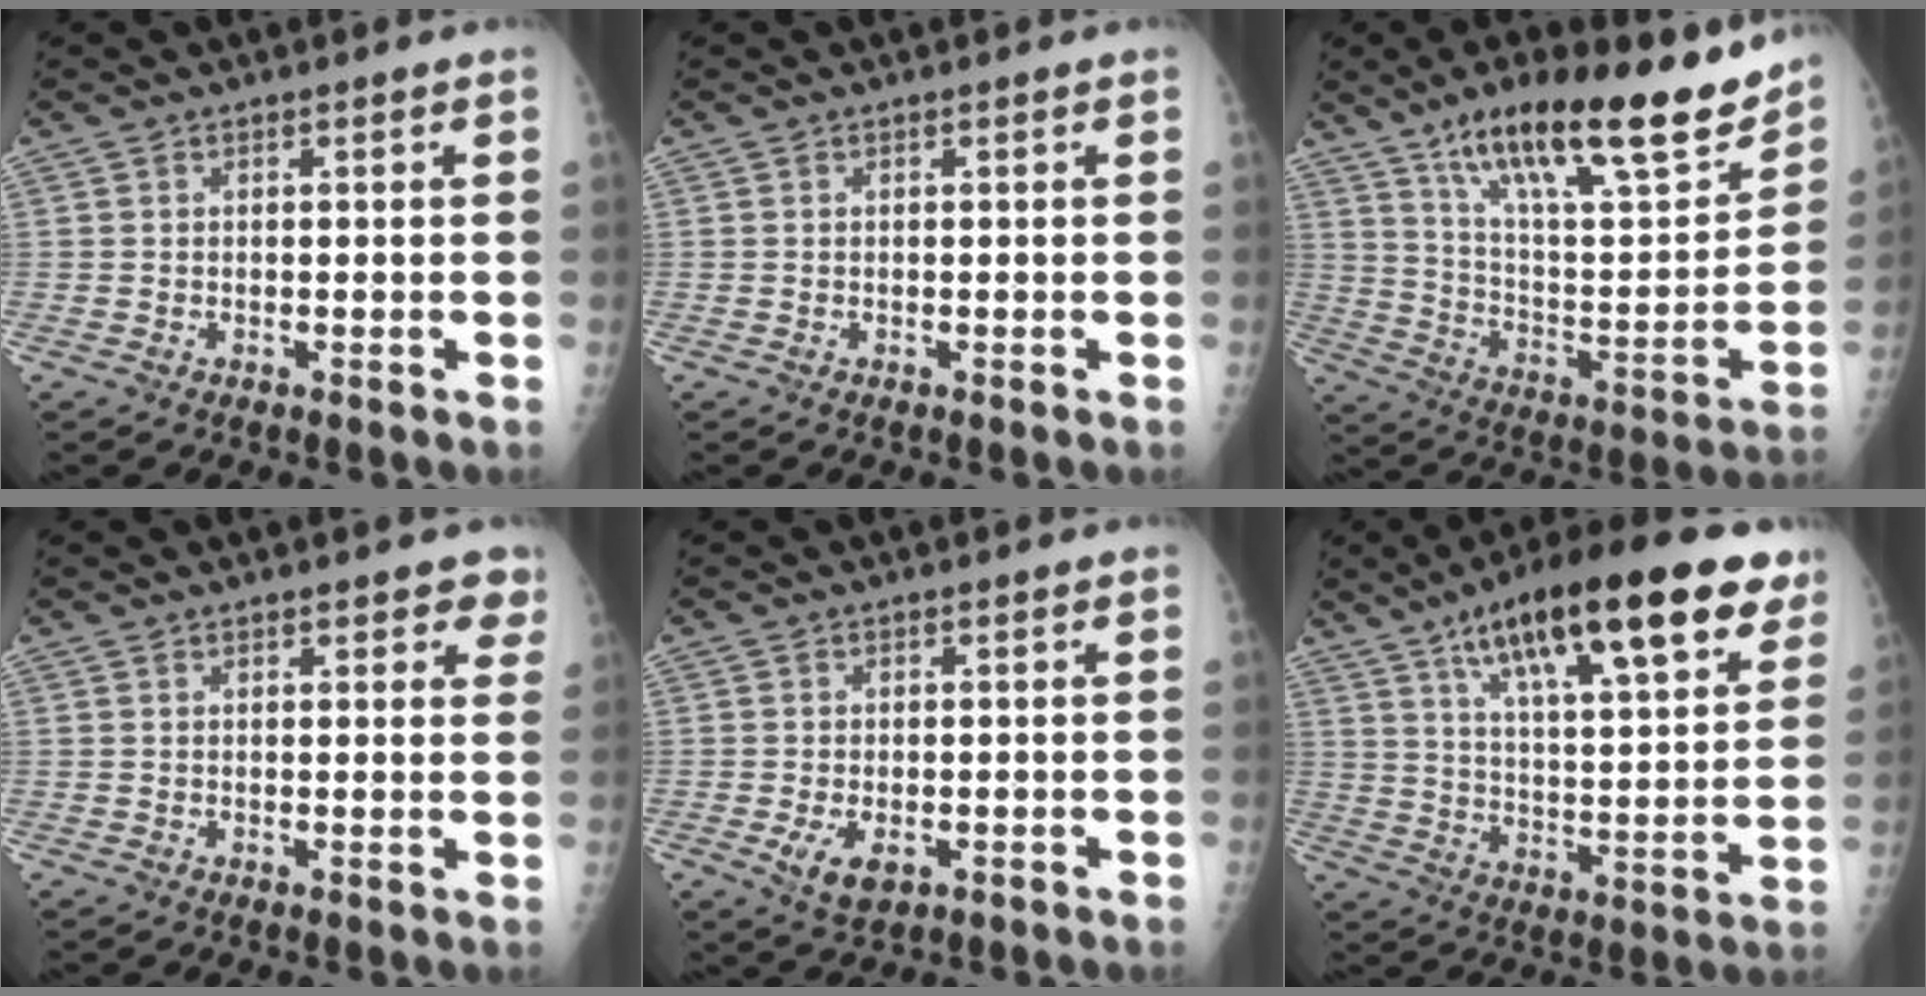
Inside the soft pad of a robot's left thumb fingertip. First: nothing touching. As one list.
[{"total": 0.0}, {"total": 25.9, "force": [17.8, 7.0, 17.5], "torque": [-0.243, -0.061, 0.294]}, {"total": 4.3, "force": [3.2, 1.8, 2.2], "torque": [0.009, -0.008, 0.034]}, {"total": 4.3, "force": [-1.2, 2.4, 3.3], "torque": [-0.059, -0.009, -0.013]}, {"total": 25.6, "force": [14.5, 7.5, 19.7], "torque": [-0.283, -0.026, 0.228]}]